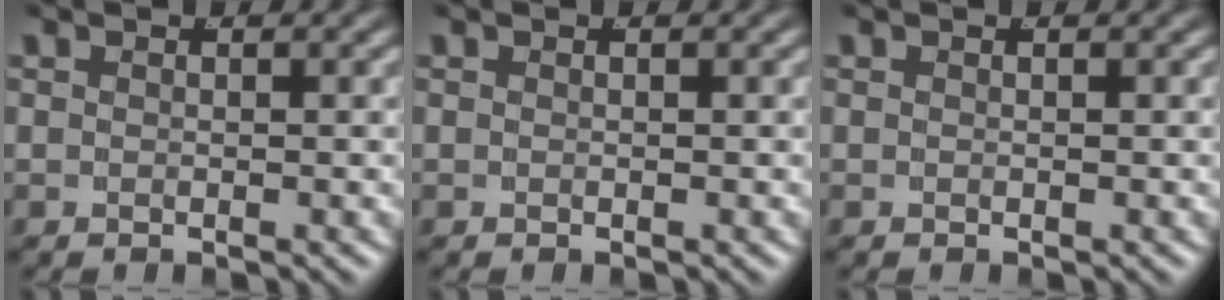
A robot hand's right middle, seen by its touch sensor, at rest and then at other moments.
{"total": 0.0}
{"total": 0.0}